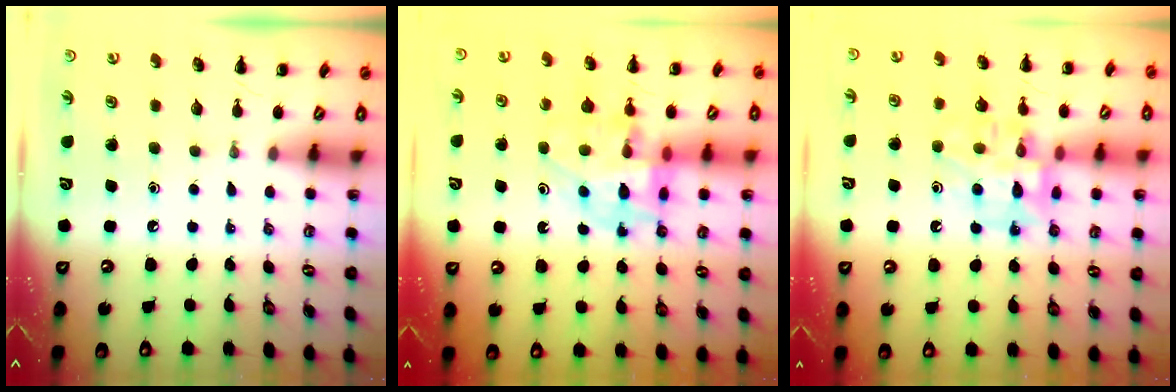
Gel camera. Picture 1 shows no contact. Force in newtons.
{"total": 14.0, "press": 13.6, "slide": 3.5}
{"total": 13.4, "press": 13.3, "slide": 1.7}